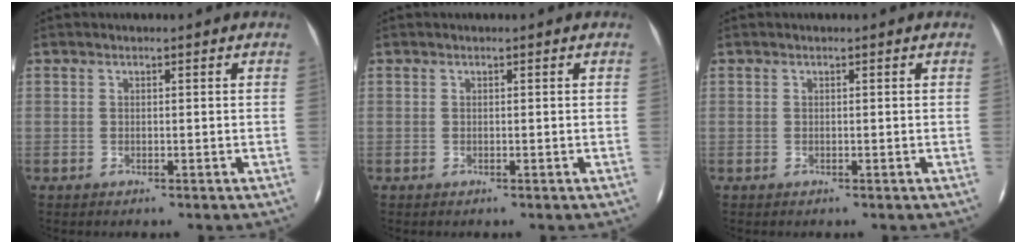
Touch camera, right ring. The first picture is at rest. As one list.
[{"total": 0.0}, {"total": 0.0}]